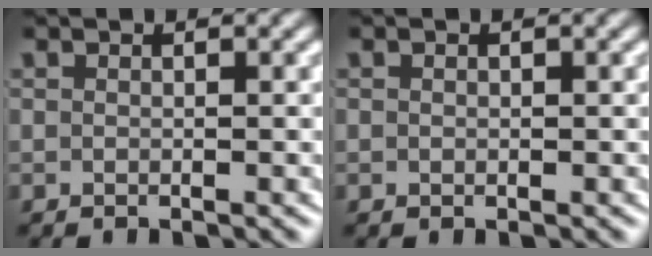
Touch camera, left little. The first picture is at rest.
{"total": 0.0}